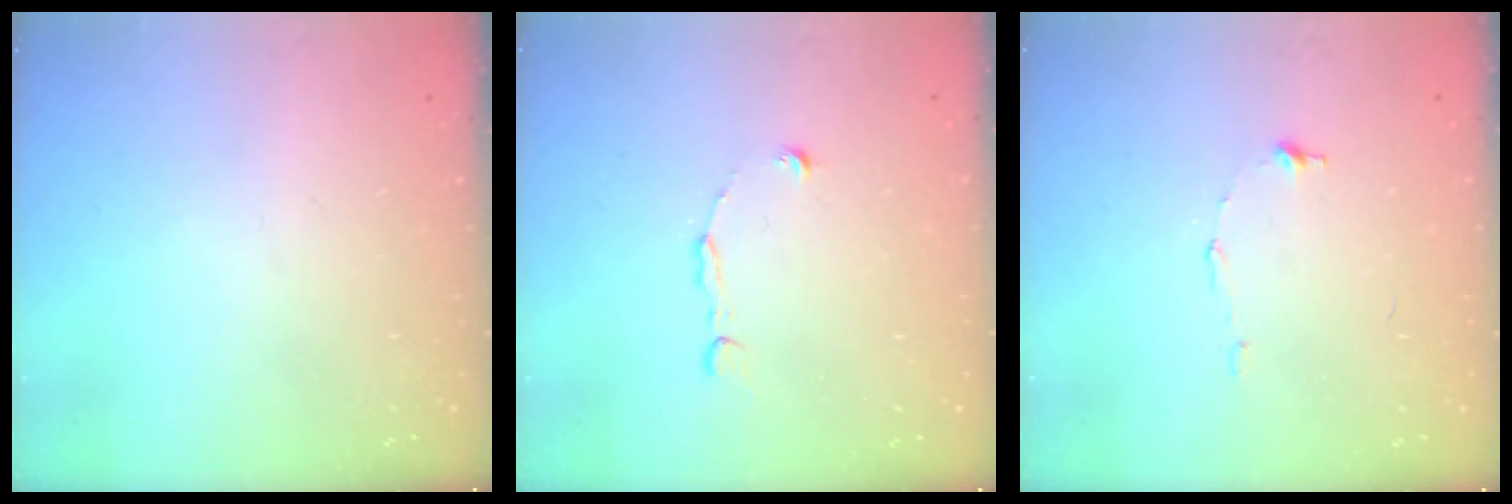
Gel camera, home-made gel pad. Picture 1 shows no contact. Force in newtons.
{"total": 1.9, "press": 1.9, "slide": 0.2}
{"total": 6.0, "press": 6.0, "slide": 0.5}